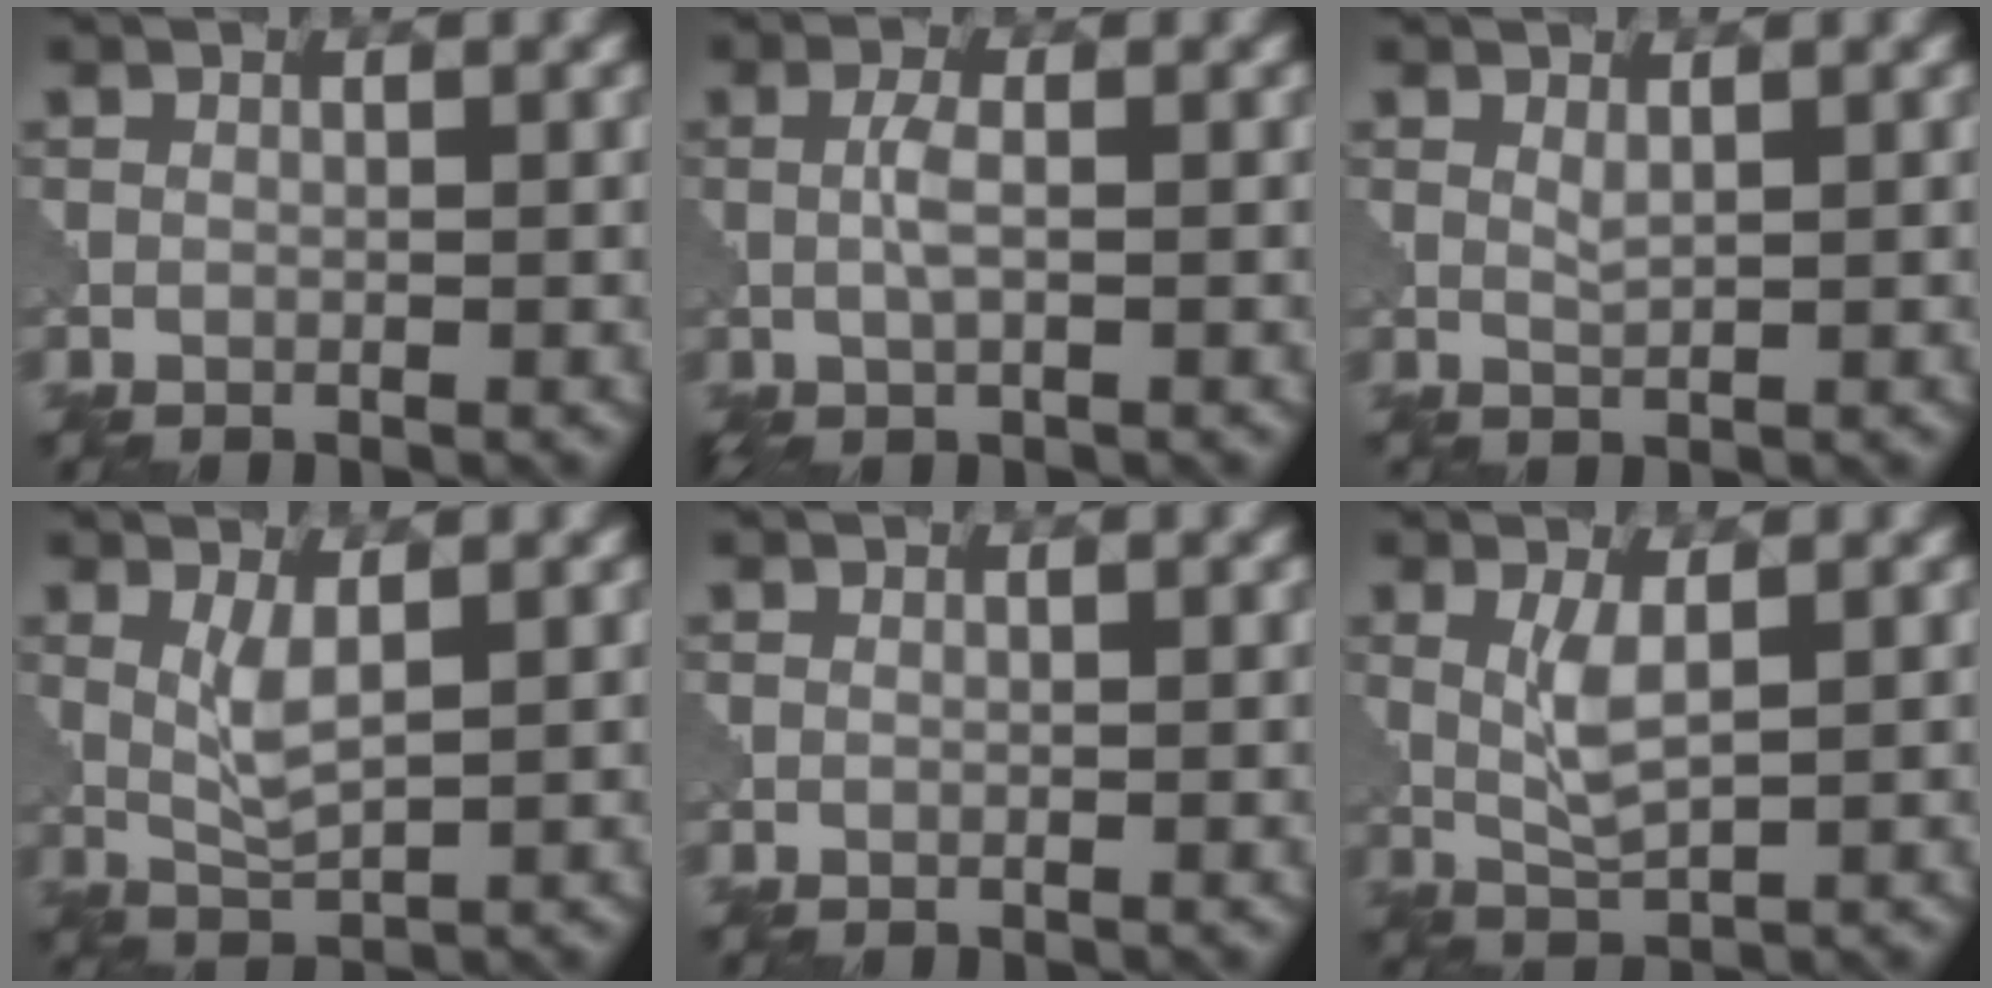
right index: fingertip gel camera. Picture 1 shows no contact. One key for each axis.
{"total": 2.2, "fx": -0.2, "fy": 0.6, "fz": 2.1, "tx": -0.049, "ty": 0.003, "tz": -0.006}
{"total": 0.8, "fx": 0.5, "fy": 0.1, "fz": 0.6, "tx": -0.018, "ty": -0.001, "tz": 0.011}
{"total": 2.7, "fx": 0.7, "fy": 0.7, "fz": 2.5, "tx": -0.060, "ty": -0.005, "tz": 0.019}
{"total": 0.0}
{"total": 3.0, "fx": 0.6, "fy": 0.8, "fz": 2.8, "tx": -0.066, "ty": -0.002, "tz": 0.016}